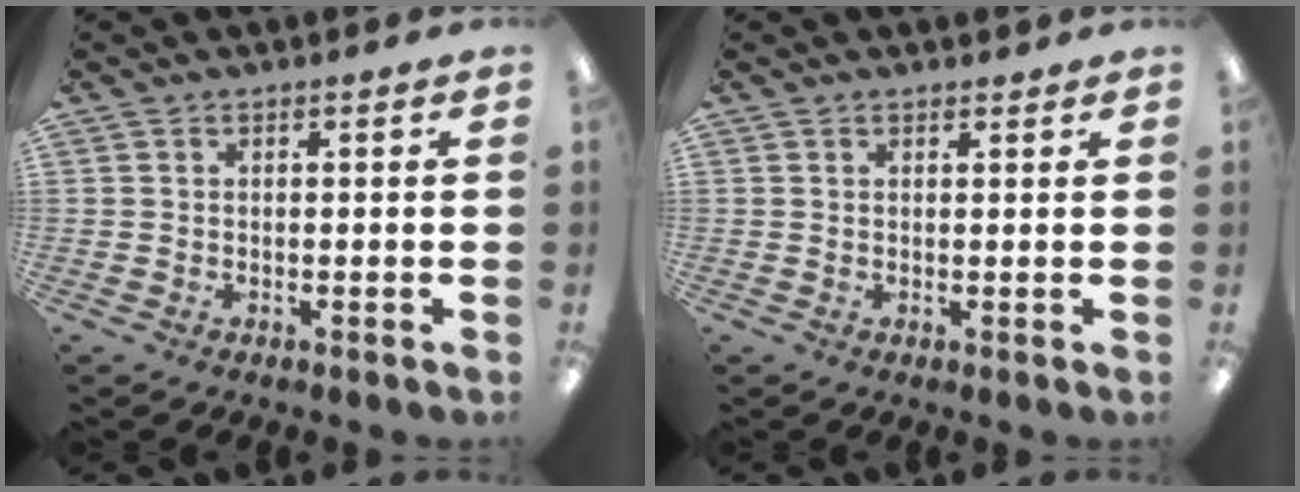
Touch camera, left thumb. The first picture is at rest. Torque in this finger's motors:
{"motor_torque": [-0.22, -0.12, -0.51, 0.04, 0.00]}